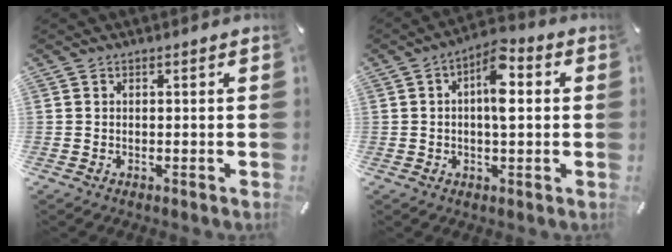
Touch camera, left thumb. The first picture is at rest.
{"total": 8.3, "force": [1.2, 3.7, 7.4], "torque": [-0.115, 0.006, 0.017]}